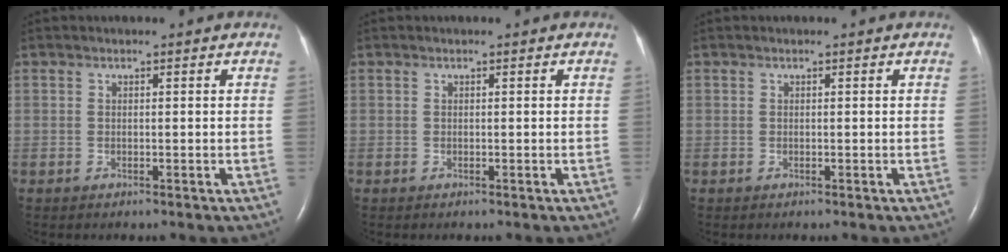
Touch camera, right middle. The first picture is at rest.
{"total": 0.0}
{"total": 0.0}